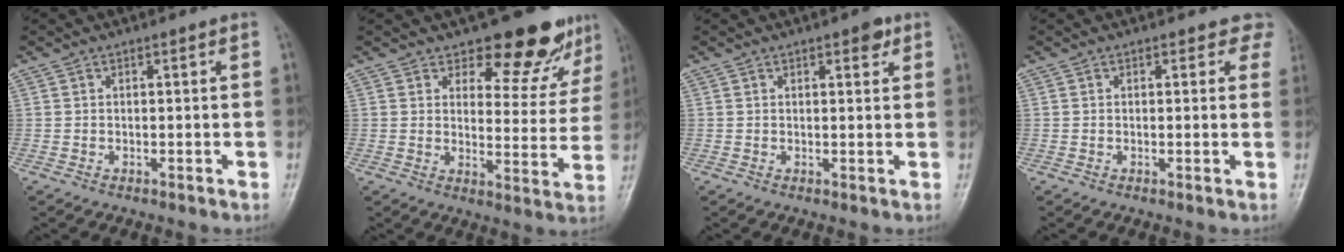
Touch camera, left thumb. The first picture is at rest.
{"total": 11.6, "force": [9.4, 4.9, 4.7], "torque": [-0.021, -0.077, 0.116]}
{"total": 2.6, "force": [1.5, 1.1, 1.8], "torque": [-0.016, -0.005, 0.018]}
{"total": 3.1, "force": [2.5, 1.9, 0.4], "torque": [0.031, -0.010, 0.006]}